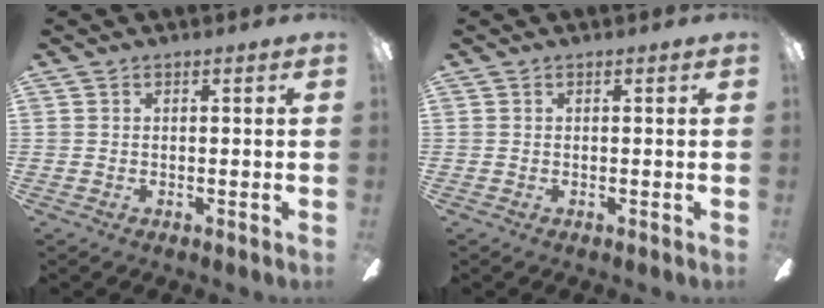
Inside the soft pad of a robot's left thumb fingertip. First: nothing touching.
{"total": 0.0}